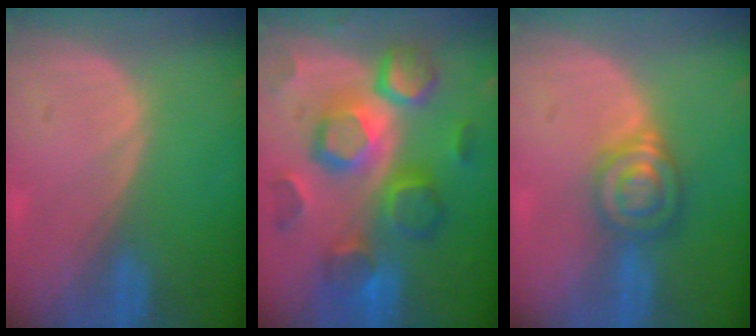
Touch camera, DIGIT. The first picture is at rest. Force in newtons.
{"total": 12.4, "press": 12.4, "slide": 1.1}
{"total": 6.5, "press": 5.7, "slide": 3.2}